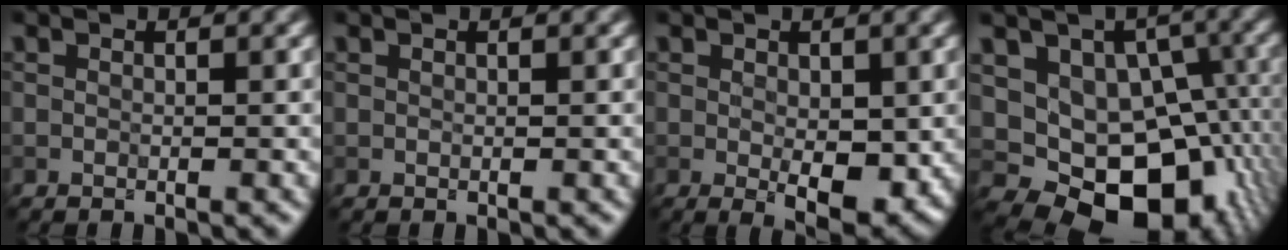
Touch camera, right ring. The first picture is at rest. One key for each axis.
{"total": 0.0}
{"total": 3.7, "fx": -0.3, "fy": 1.8, "fz": 3.2, "tx": -0.052, "ty": -0.008, "tz": 0.002}
{"total": 13.8, "fx": -2.5, "fy": 10.0, "fz": 9.1, "tx": -0.108, "ty": -0.013, "tz": -0.025}